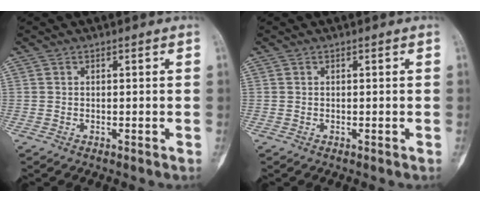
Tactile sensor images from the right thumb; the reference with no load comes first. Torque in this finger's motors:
{"motor_torque": [0.24, 0.18, 0.17, -0.13, 0.02]}